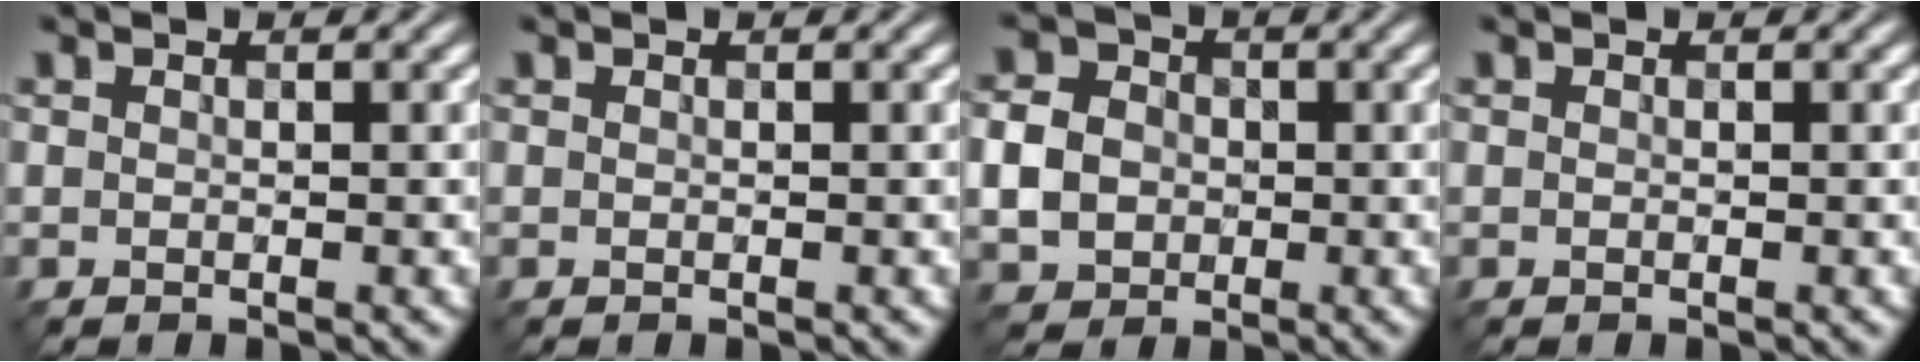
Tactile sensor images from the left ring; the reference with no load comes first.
{"total": 0.0}
{"total": 4.1, "force": [-0.5, 3.6, 2.0], "torque": [-0.041, 0.003, -0.013]}
{"total": 0.0}